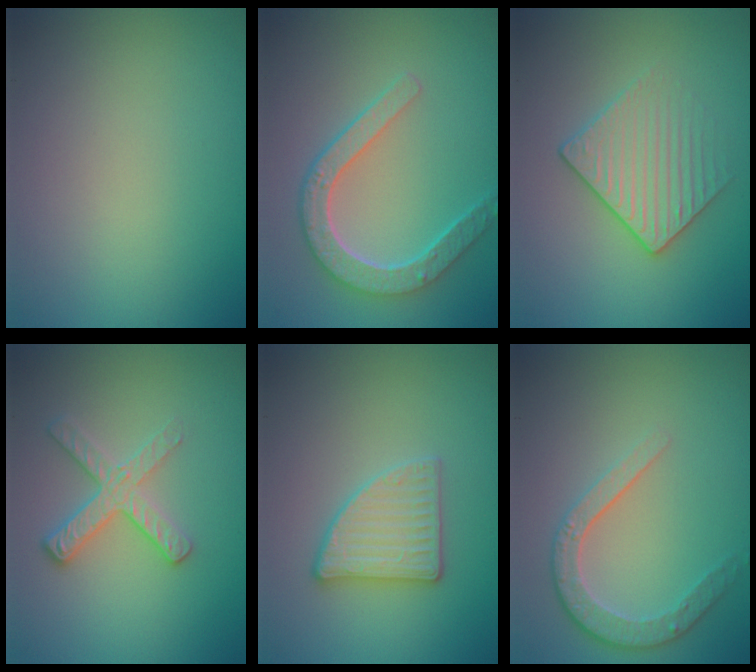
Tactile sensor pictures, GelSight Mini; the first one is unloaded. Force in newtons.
{"total": 4.6, "press": 3.8, "slide": 2.7}
{"total": 3.0, "press": 2.8, "slide": 1.2}
{"total": 2.7, "press": 2.4, "slide": 1.2}
{"total": 2.9, "press": 2.8, "slide": 0.5}
{"total": 3.5, "press": 2.8, "slide": 2.0}